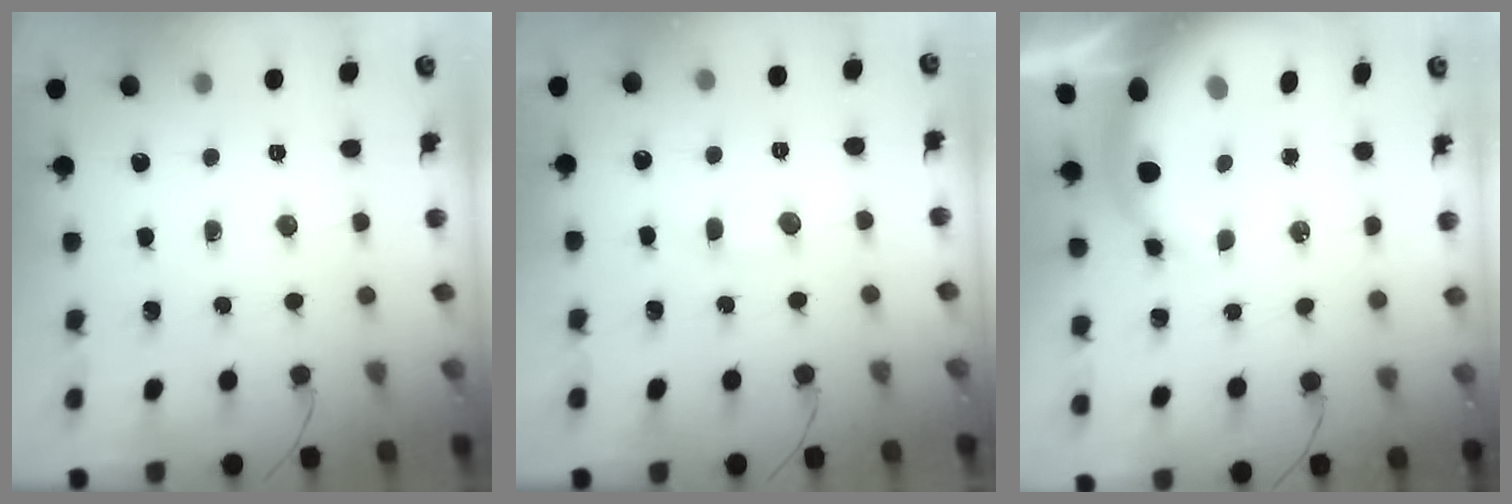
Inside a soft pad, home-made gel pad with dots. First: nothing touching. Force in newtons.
{"total": 6.2, "press": 6.0, "slide": 1.5}
{"total": 7.4, "press": 7.2, "slide": 1.7}